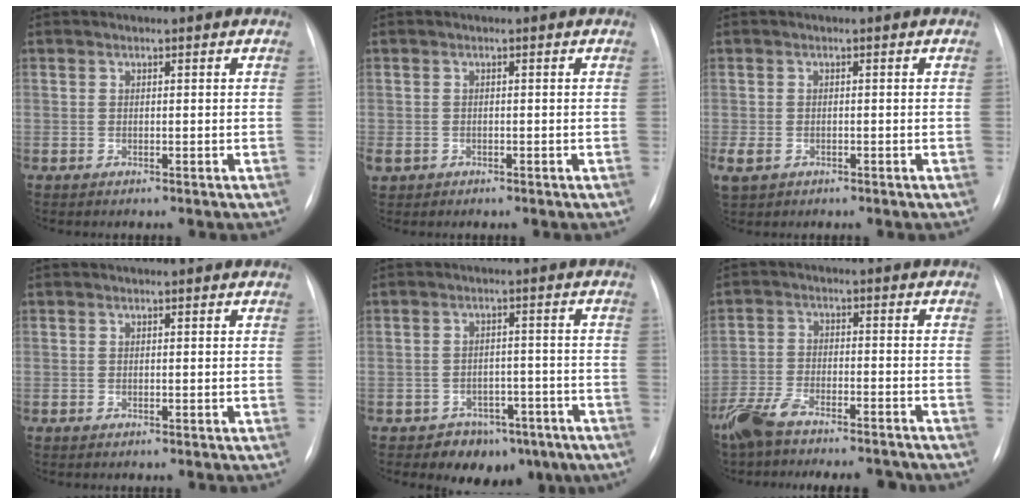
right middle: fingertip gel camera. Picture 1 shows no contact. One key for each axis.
{"total": 2.2, "fx": -0.9, "fy": 1.7, "fz": 0.9, "tx": -0.021, "ty": 0.003, "tz": -0.009}
{"total": 3.0, "fx": -1.2, "fy": 2.1, "fz": 1.8, "tx": -0.045, "ty": -0.004, "tz": -0.013}
{"total": 0.0}
{"total": 8.0, "fx": -5.2, "fy": 5.5, "fz": 2.5, "tx": -0.016, "ty": 0.028, "tz": -0.063}
{"total": 12.7, "fx": -11.0, "fy": 3.1, "fz": 5.5, "tx": -0.096, "ty": 0.005, "tz": -0.169}